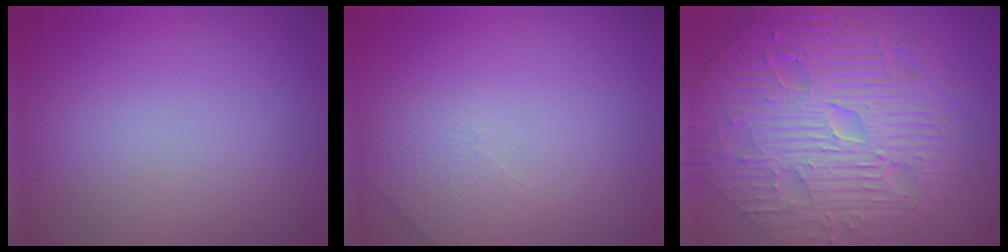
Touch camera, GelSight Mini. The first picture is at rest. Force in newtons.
{"total": 1.3, "press": 0.8, "slide": 1.1}
{"total": 11.6, "press": 7.8, "slide": 8.7}